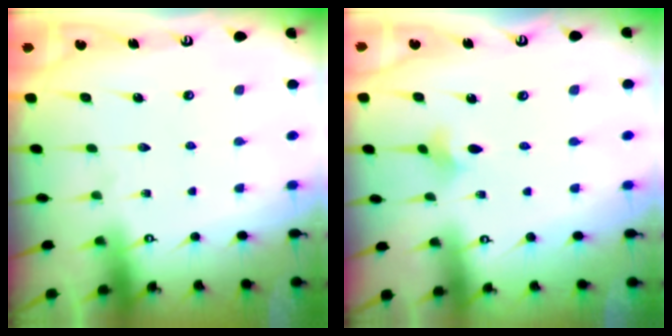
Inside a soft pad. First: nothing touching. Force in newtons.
{"total": 2.0, "press": 2.0, "slide": 0.4}